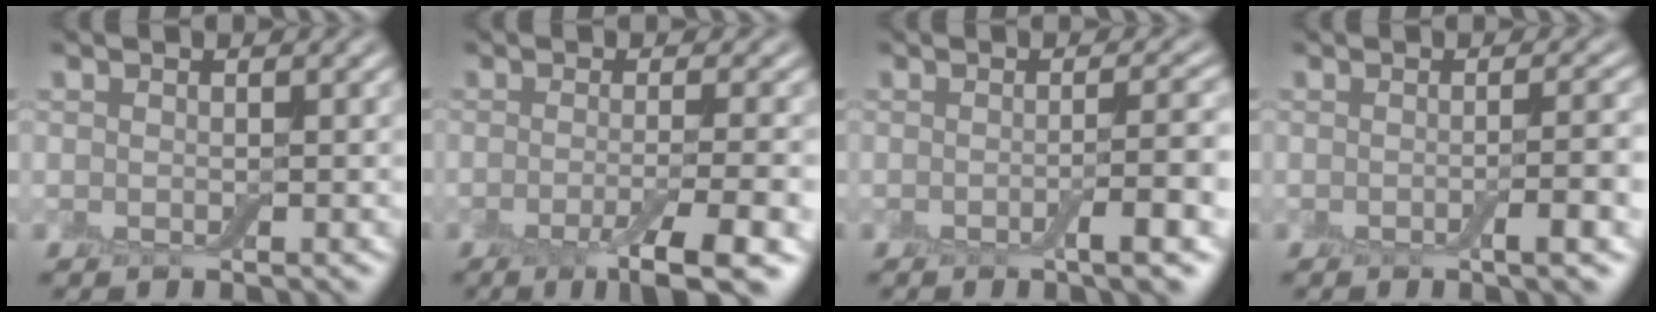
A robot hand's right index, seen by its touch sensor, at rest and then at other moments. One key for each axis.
{"total": 6.7, "fx": -3.2, "fy": 1.4, "fz": 5.8, "tx": -0.081, "ty": -0.007, "tz": -0.052}
{"total": 4.5, "fx": -1.3, "fy": 0.8, "fz": 4.3, "tx": -0.058, "ty": 0.006, "tz": -0.025}
{"total": 3.8, "fx": -0.9, "fy": 0.8, "fz": 3.6, "tx": -0.047, "ty": 0.004, "tz": -0.019}